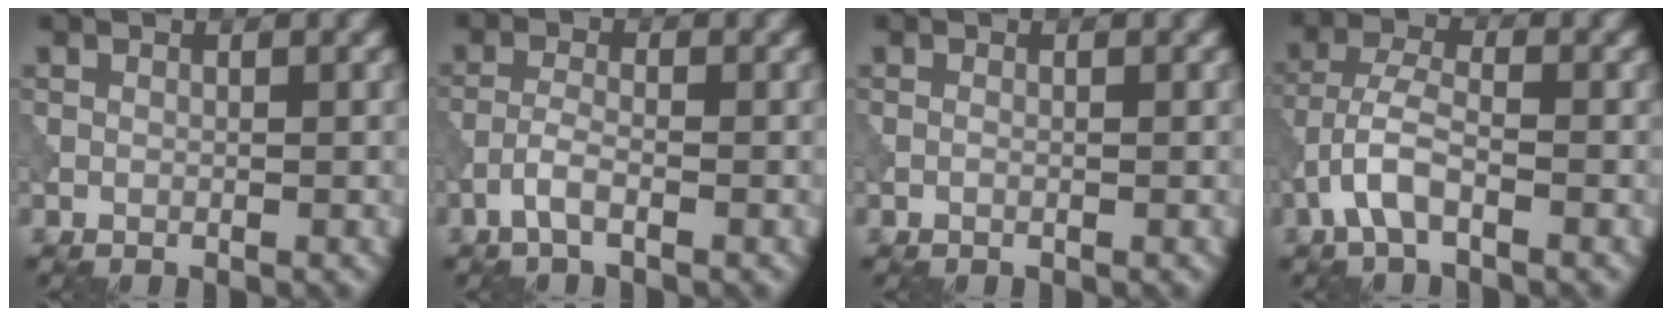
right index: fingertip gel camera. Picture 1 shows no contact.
{"total": 2.0, "force": [-1.1, 0.5, 1.6], "torque": [-0.035, 0.006, -0.029]}
{"total": 0.0}
{"total": 3.9, "force": [-1.9, 1.5, 3.1], "torque": [-0.066, 0.010, -0.047]}